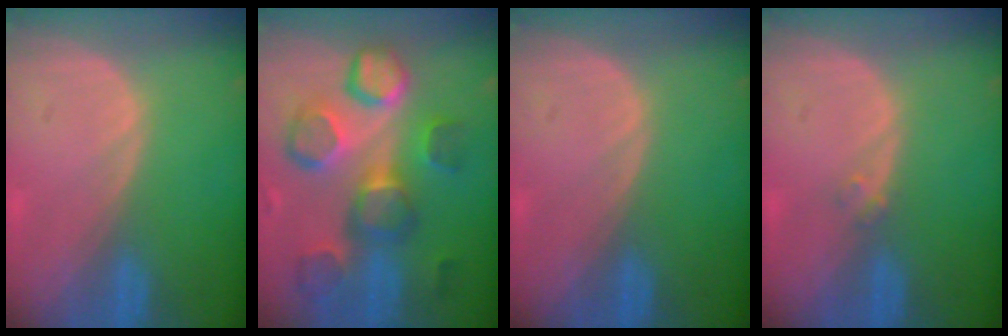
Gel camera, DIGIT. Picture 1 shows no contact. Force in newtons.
{"total": 11.0, "press": 10.6, "slide": 2.7}
{"total": 0.0}
{"total": 1.2, "press": 1.1, "slide": 0.6}